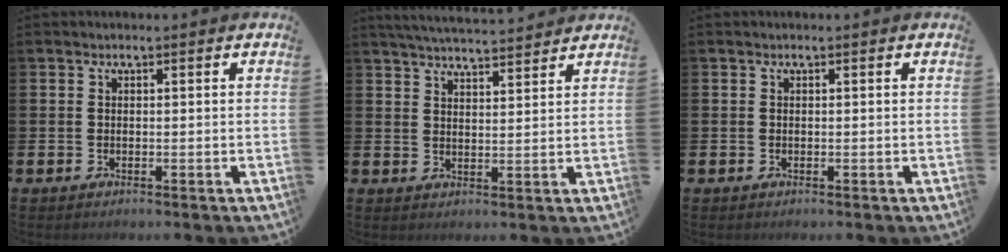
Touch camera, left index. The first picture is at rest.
{"total": 4.8, "force": [4.8, 0.1, 0.5], "torque": [-0.018, -0.026, 0.086]}
{"total": 0.0}